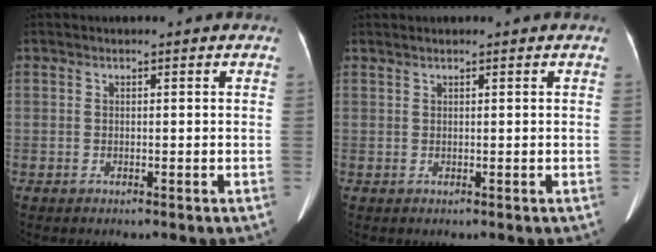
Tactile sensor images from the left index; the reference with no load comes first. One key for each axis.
{"total": 0.6, "fx": 0.6, "fy": 0.0, "fz": 0.3, "tx": -0.009, "ty": 0.007, "tz": 0.015}